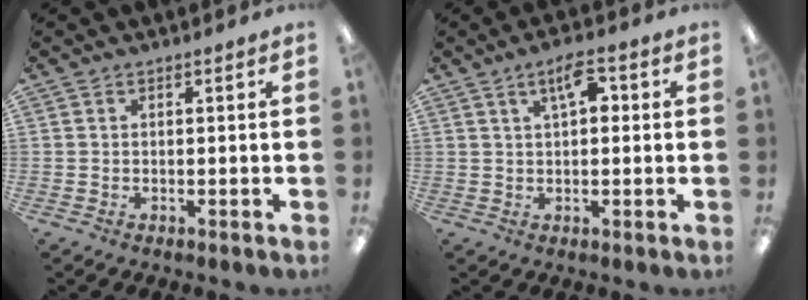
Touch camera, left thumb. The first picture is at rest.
{"total": 6.1, "force": [2.4, 2.6, 5.0], "torque": [-0.077, 0.000, 0.036]}